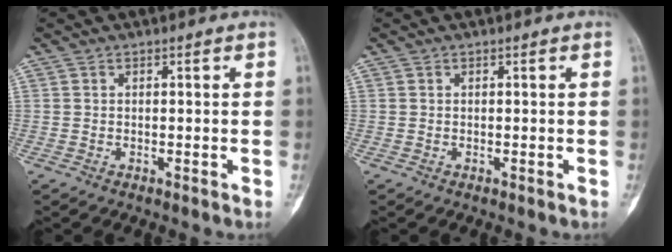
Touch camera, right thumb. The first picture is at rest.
{"total": 0.0}